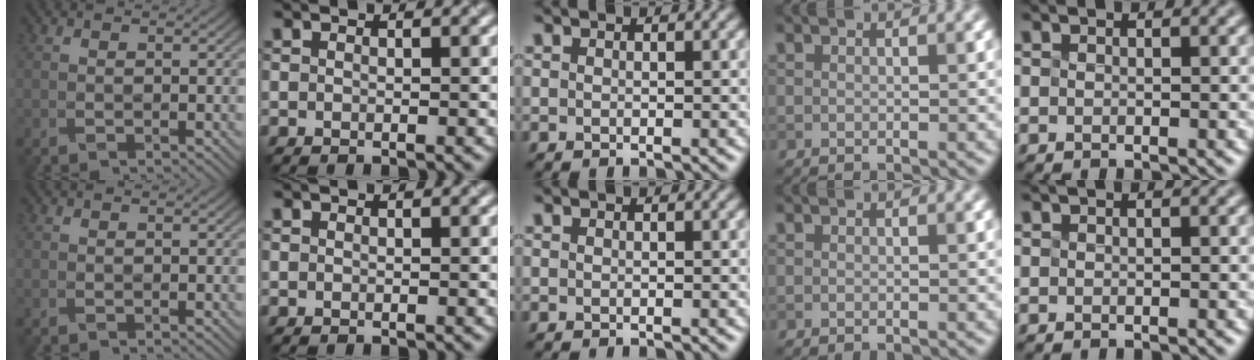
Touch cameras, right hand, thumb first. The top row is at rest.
{"little": {"total": 1.3, "force": [0.7, 0.7, 0.9], "torque": [-0.007, 0.017, 0.004]}}